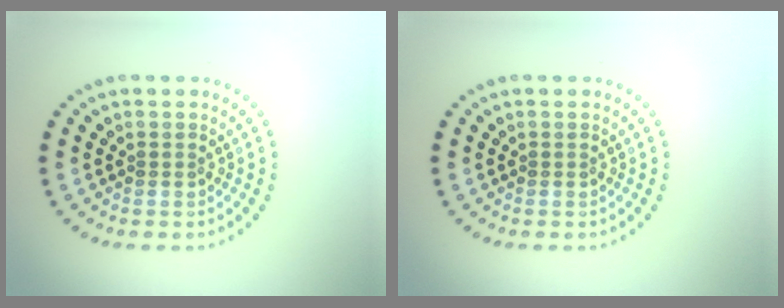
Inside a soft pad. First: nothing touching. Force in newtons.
{"total": 0.0}